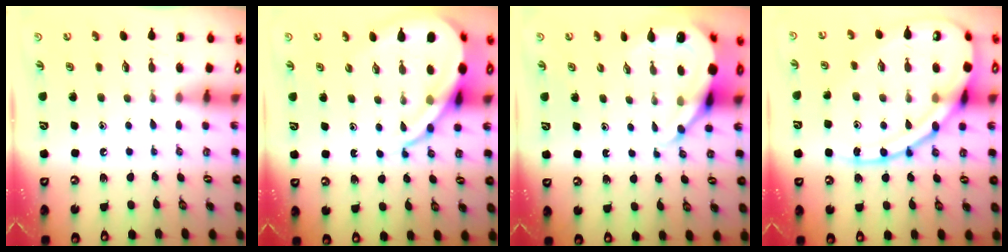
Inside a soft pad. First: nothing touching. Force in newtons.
{"total": 12.6, "press": 12.5, "slide": 1.2}
{"total": 8.7, "press": 8.6, "slide": 1.0}
{"total": 19.1, "press": 19.0, "slide": 1.7}